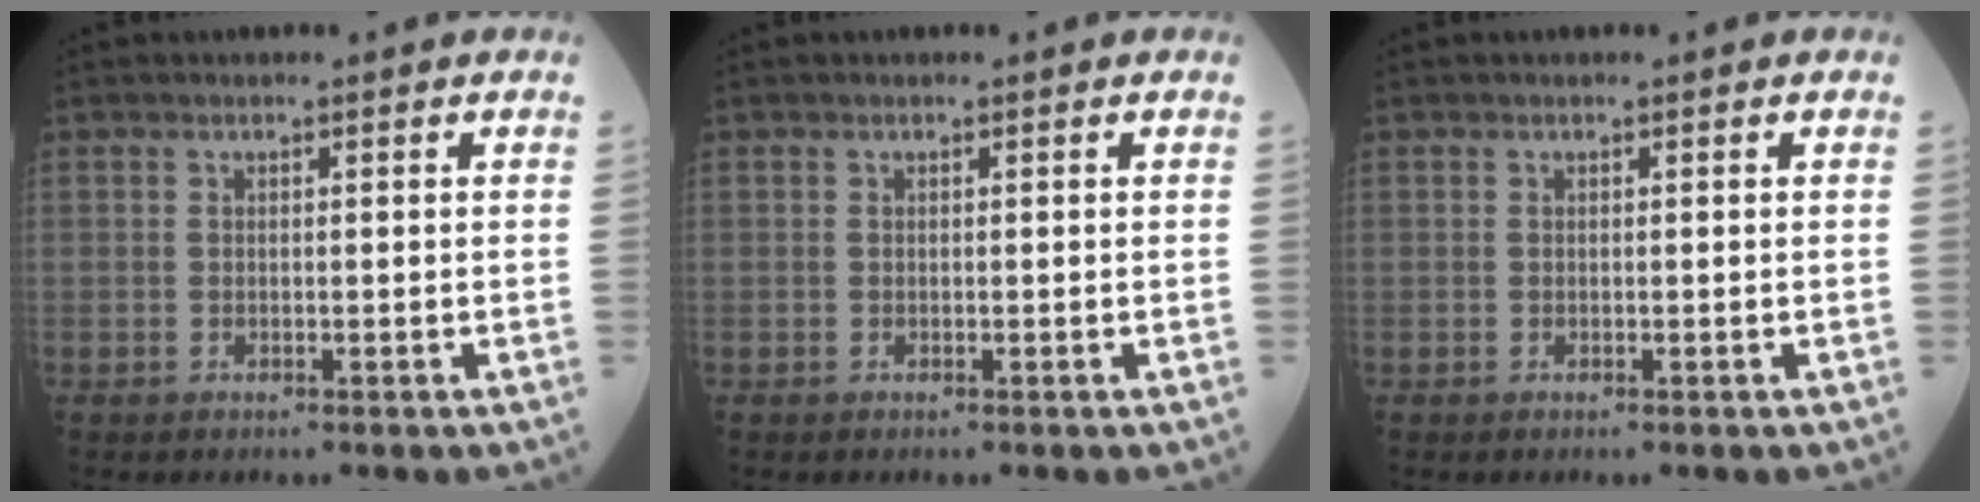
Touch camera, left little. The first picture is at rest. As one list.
[{"total": 0.0}, {"total": 0.0}]